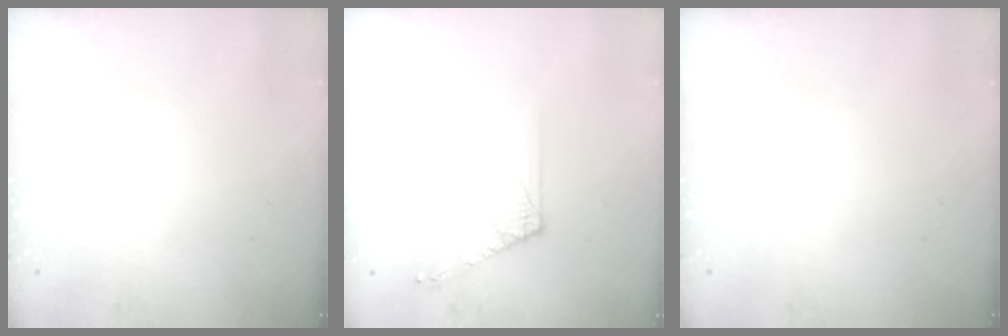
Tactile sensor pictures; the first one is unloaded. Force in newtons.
{"total": 6.5, "press": 6.4, "slide": 1.1}
{"total": 0.0}